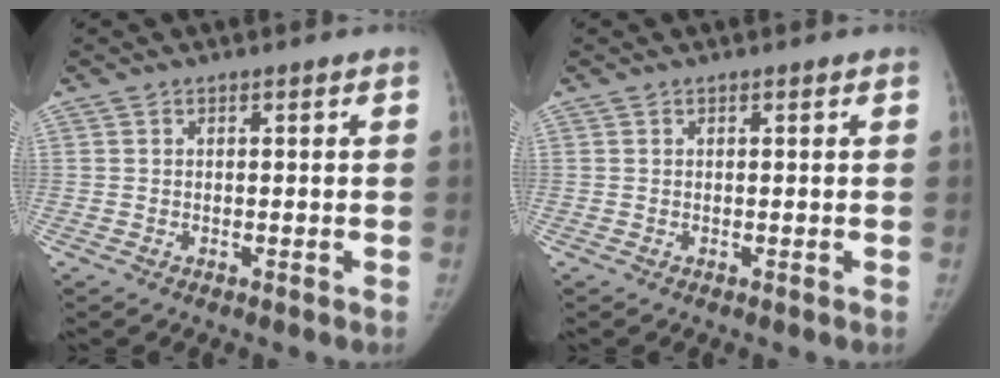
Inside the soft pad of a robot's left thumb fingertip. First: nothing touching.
{"total": 0.0}